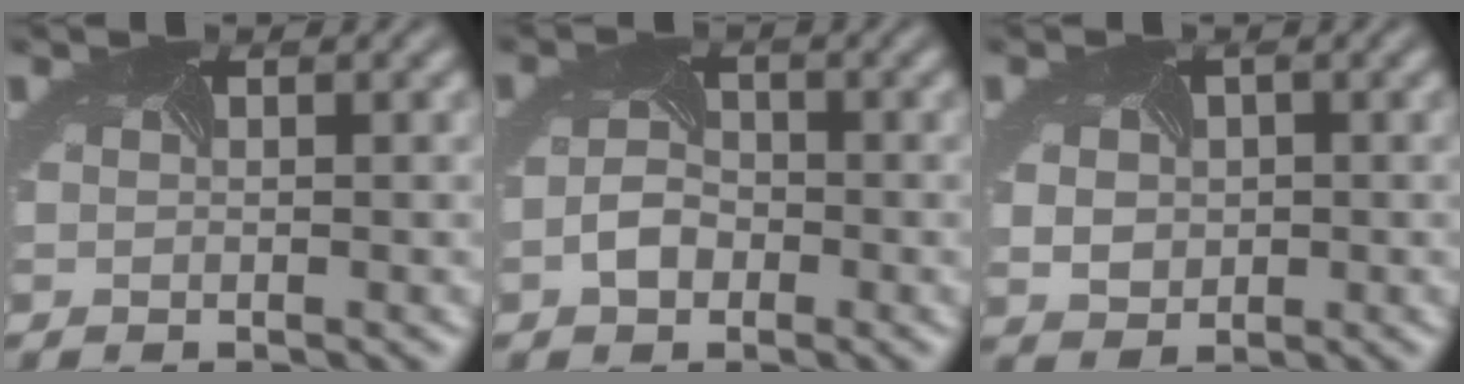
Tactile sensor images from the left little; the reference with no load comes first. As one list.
[{"total": 2.0, "force": [-1.3, 1.2, 0.8], "torque": [-0.030, -0.004, -0.020]}, {"total": 2.8, "force": [0.0, 2.5, 1.3], "torque": [-0.030, 0.000, 0.004]}]